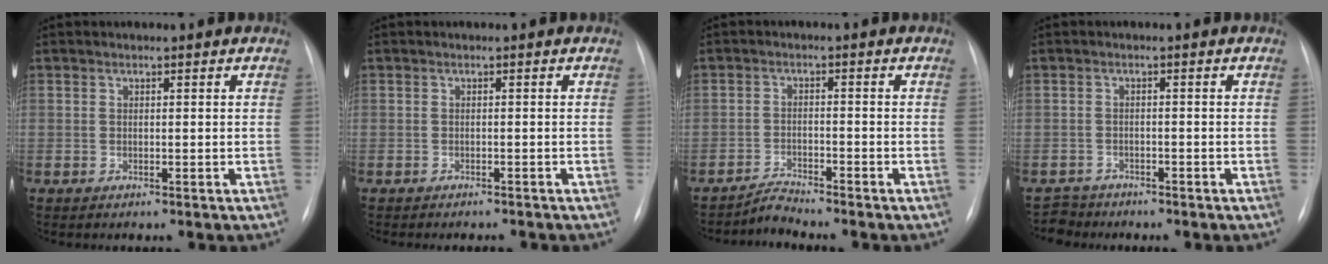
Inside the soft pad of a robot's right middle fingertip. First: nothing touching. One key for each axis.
{"total": 3.3, "fx": -3.0, "fy": 0.9, "fz": 1.1, "tx": -0.012, "ty": -0.004, "tz": -0.035}
{"total": 2.7, "fx": -2.5, "fy": -0.6, "fz": -0.4, "tx": 0.008, "ty": -0.018, "tz": -0.047}
{"total": 3.0, "fx": -2.6, "fy": 1.0, "fz": -1.1, "tx": 0.015, "ty": -0.004, "tz": -0.049}